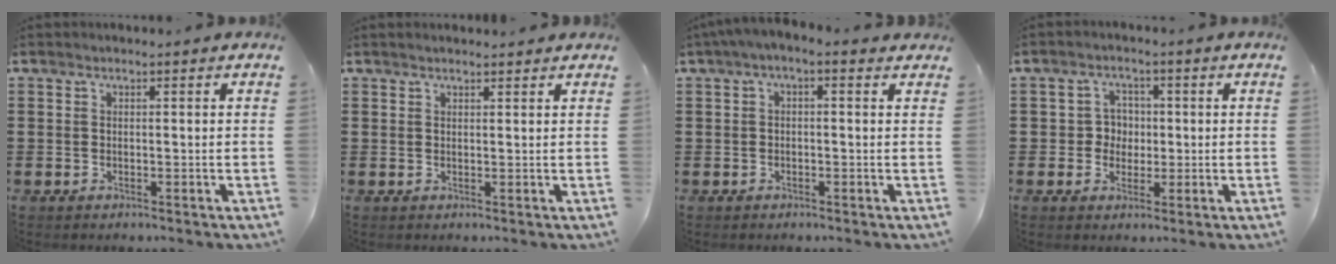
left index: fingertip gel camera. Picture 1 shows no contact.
{"total": 0.9, "force": [0.8, 0.1, 0.2], "torque": [-0.006, 0.000, 0.016]}
{"total": 1.7, "force": [-1.2, 0.3, 1.1], "torque": [-0.020, 0.000, -0.026]}
{"total": 3.7, "force": [-0.1, 3.4, 1.3], "torque": [-0.041, 0.009, -0.008]}